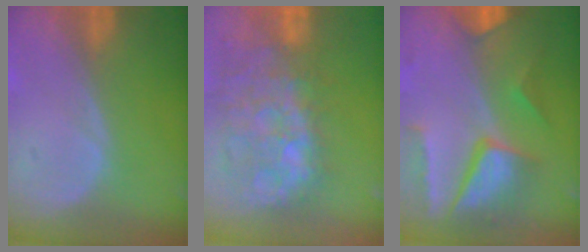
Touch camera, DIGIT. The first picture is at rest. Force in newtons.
{"total": 11.7, "press": 10.8, "slide": 4.4}
{"total": 10.3, "press": 8.8, "slide": 5.5}